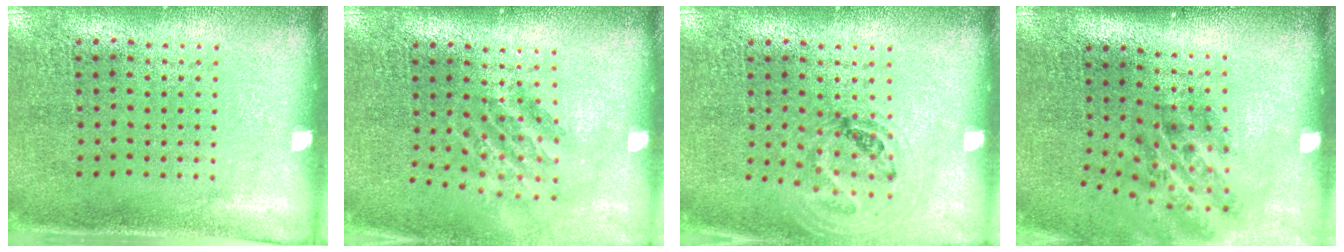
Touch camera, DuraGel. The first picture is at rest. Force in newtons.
{"total": 1.6, "press": 1.1, "slide": 1.1}
{"total": 0.9, "press": 0.9, "slide": 0.1}
{"total": 2.1, "press": 1.3, "slide": 1.6}